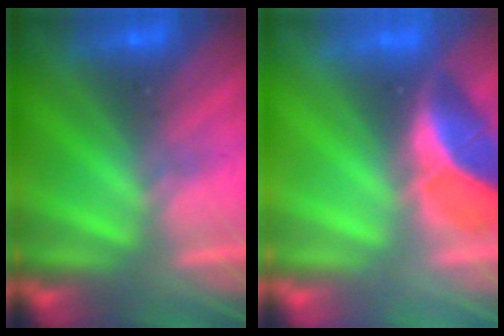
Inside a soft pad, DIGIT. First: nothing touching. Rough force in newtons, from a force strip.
{"total": 2.6}